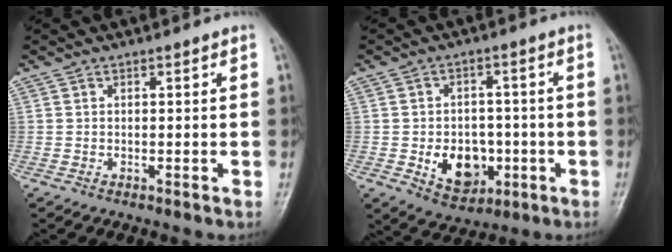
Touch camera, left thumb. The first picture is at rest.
{"total": 9.6, "force": [-2.6, 7.2, 5.8], "torque": [-0.049, 0.011, -0.033]}